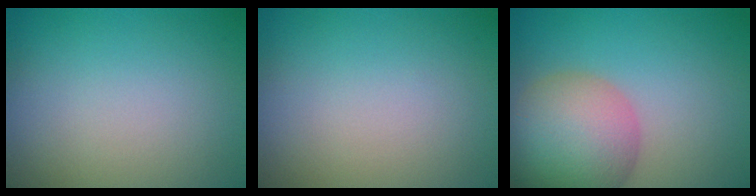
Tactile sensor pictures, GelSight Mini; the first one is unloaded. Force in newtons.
{"total": 0.0}
{"total": 8.6, "press": 8.6, "slide": 0.3}